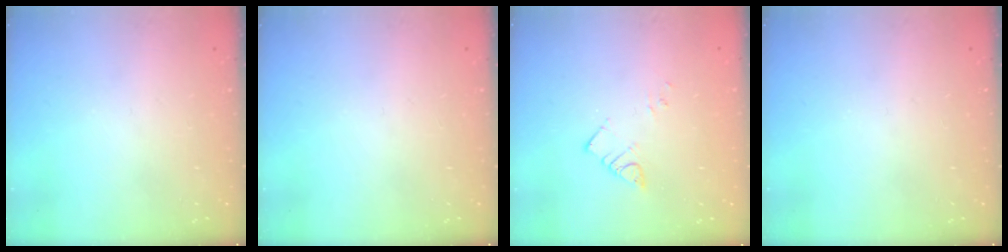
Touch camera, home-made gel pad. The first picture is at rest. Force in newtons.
{"total": 0.0}
{"total": 3.6, "press": 3.6, "slide": 0.2}
{"total": 0.0}